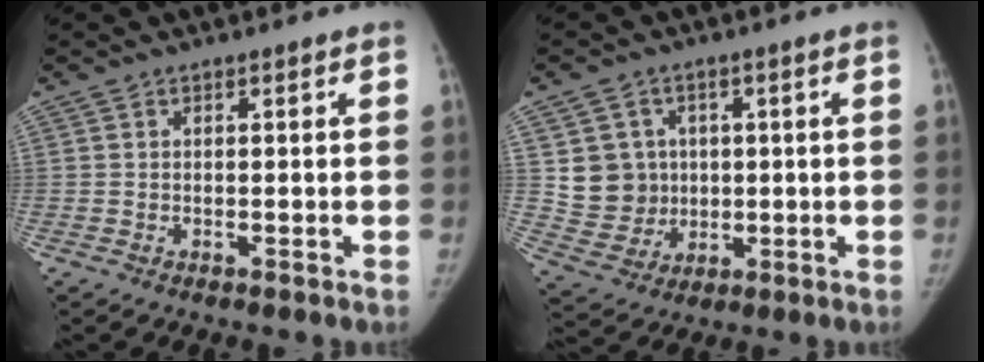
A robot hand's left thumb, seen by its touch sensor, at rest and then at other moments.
{"total": 8.9, "force": [1.3, 8.5, 2.3], "torque": [-0.001, -0.002, 0.037]}